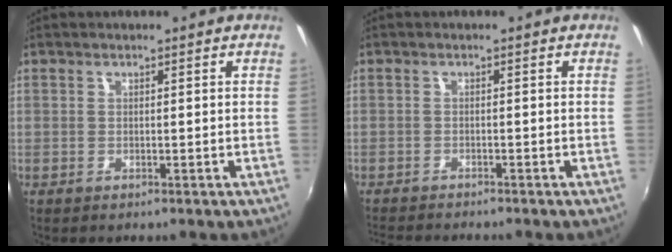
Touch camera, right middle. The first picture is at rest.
{"total": 5.4, "force": [-5.1, 0.3, 1.8], "torque": [-0.047, -0.020, -0.087]}